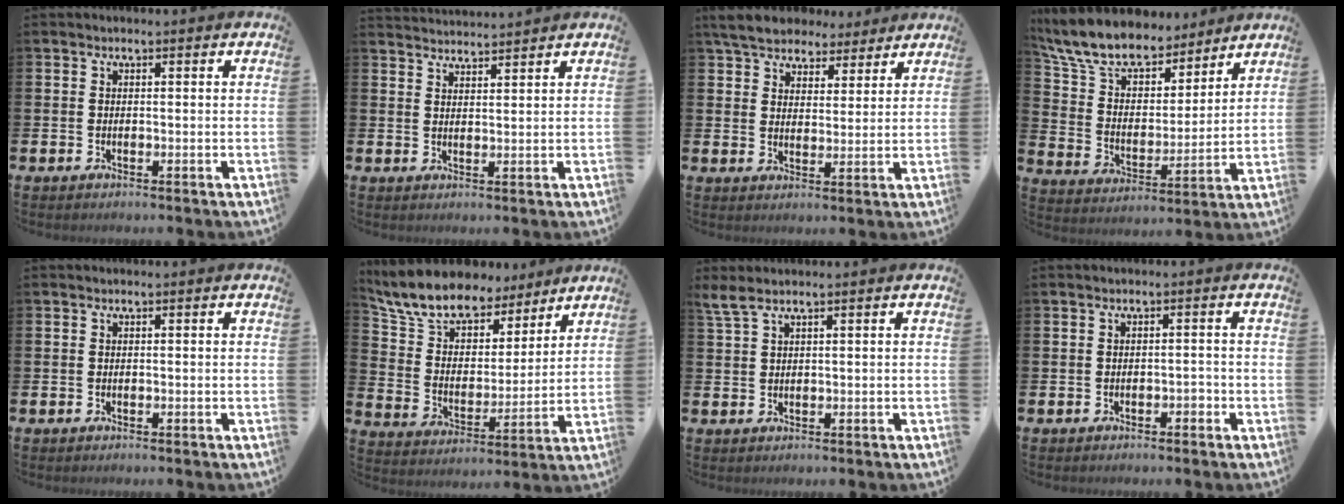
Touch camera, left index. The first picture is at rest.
{"total": 3.0, "force": [3.0, -0.1, -0.2], "torque": [0.002, -0.020, 0.053]}
{"total": 6.2, "force": [5.7, 2.2, 1.0], "torque": [-0.036, -0.022, 0.103]}
{"total": 10.5, "force": [9.5, 3.6, 2.8], "torque": [-0.106, -0.059, 0.172]}
{"total": 0.0}
{"total": 9.9, "force": [8.8, 4.0, 2.2], "torque": [-0.097, -0.053, 0.161]}
{"total": 2.5, "force": [1.8, 0.4, 1.6], "torque": [-0.035, 0.000, 0.034]}
{"total": 1.0, "force": [-0.8, 0.4, 0.5], "torque": [-0.011, -0.001, -0.017]}